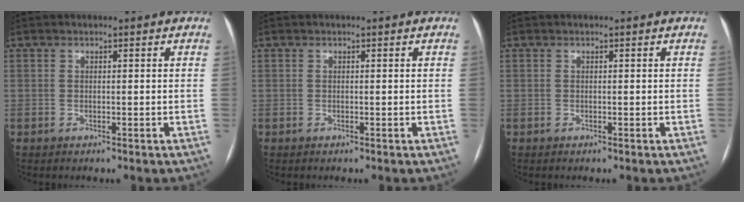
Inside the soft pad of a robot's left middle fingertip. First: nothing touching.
{"total": 0.0}
{"total": 0.0}